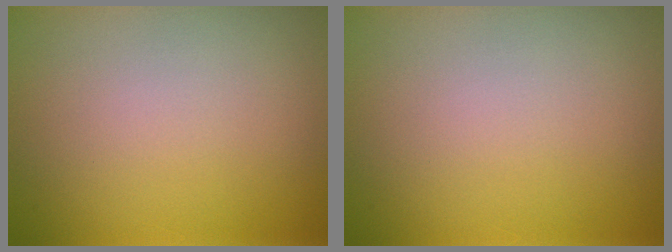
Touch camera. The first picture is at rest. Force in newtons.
{"total": 0.0}